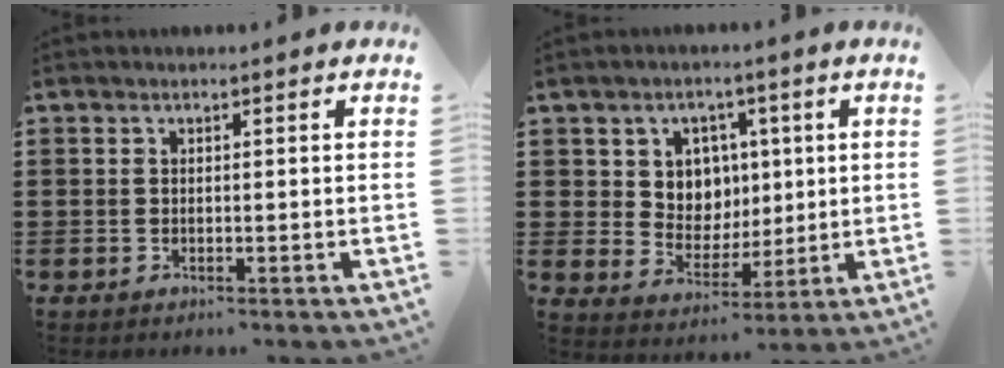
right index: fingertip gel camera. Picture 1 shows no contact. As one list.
[{"total": 6.3, "force": [2.0, 5.8, 1.5], "torque": [-0.054, 0.005, 0.036]}]